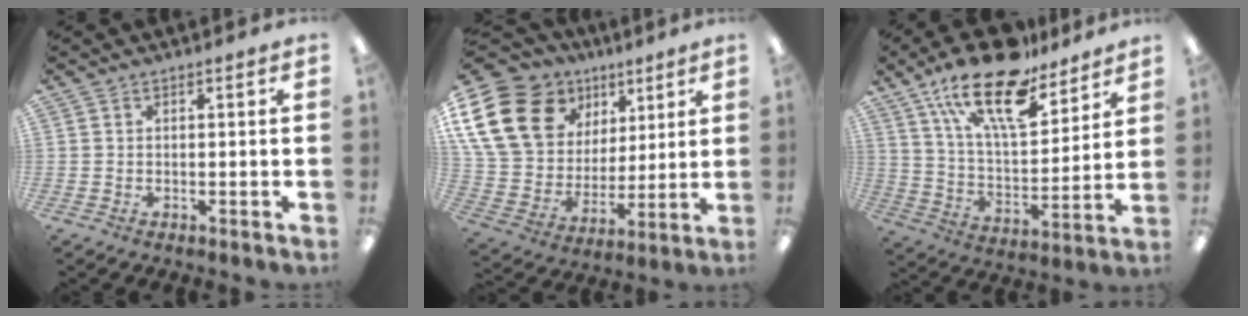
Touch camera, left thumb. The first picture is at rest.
{"total": 22.2, "force": [10.3, 16.3, 11.2], "torque": [-0.249, -0.031, 0.201]}
{"total": 21.0, "force": [14.8, 8.1, 12.6], "torque": [-0.216, -0.085, 0.257]}